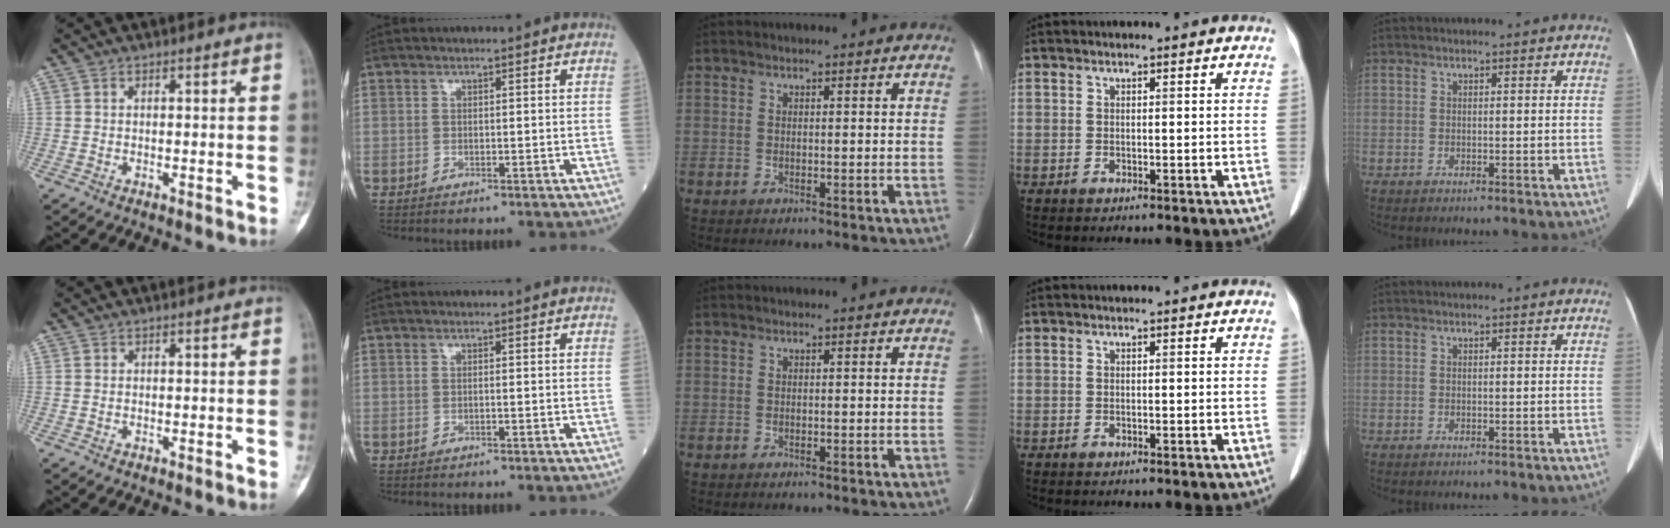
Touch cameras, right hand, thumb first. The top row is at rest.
{}